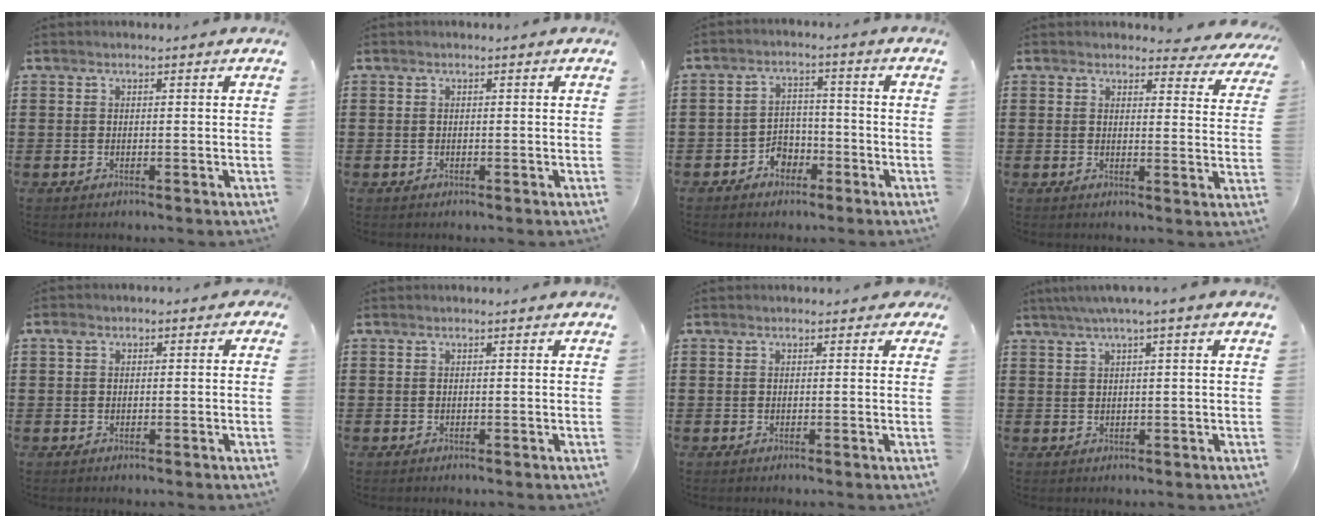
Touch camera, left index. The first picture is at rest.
{"total": 0.0}
{"total": 3.8, "force": [-2.7, 2.6, 0.9], "torque": [-0.025, 0.011, -0.056]}
{"total": 3.7, "force": [3.4, 0.8, 1.0], "torque": [-0.016, -0.016, 0.059]}
{"total": 1.8, "force": [-0.1, 1.4, 1.1], "torque": [-0.026, 0.008, -0.004]}
{"total": 0.0}
{"total": 0.6, "force": [0.2, 0.5, 0.3], "torque": [-0.009, 0.006, 0.002]}
{"total": 2.3, "force": [1.0, -0.3, 2.1], "torque": [-0.039, -0.002, 0.016]}